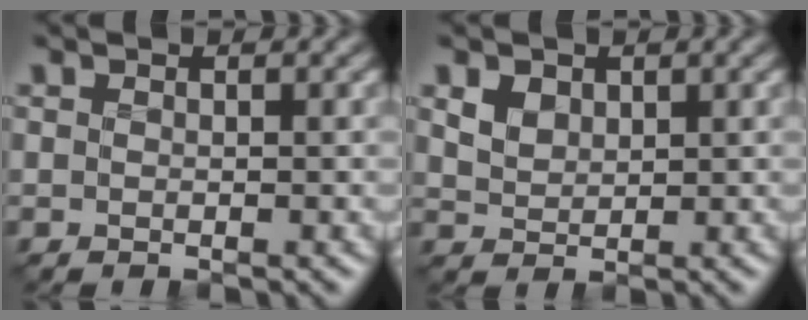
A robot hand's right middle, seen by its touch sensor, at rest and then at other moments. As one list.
[{"total": 2.4, "force": [1.1, 1.7, 1.2], "torque": [-0.033, -0.001, 0.019]}]